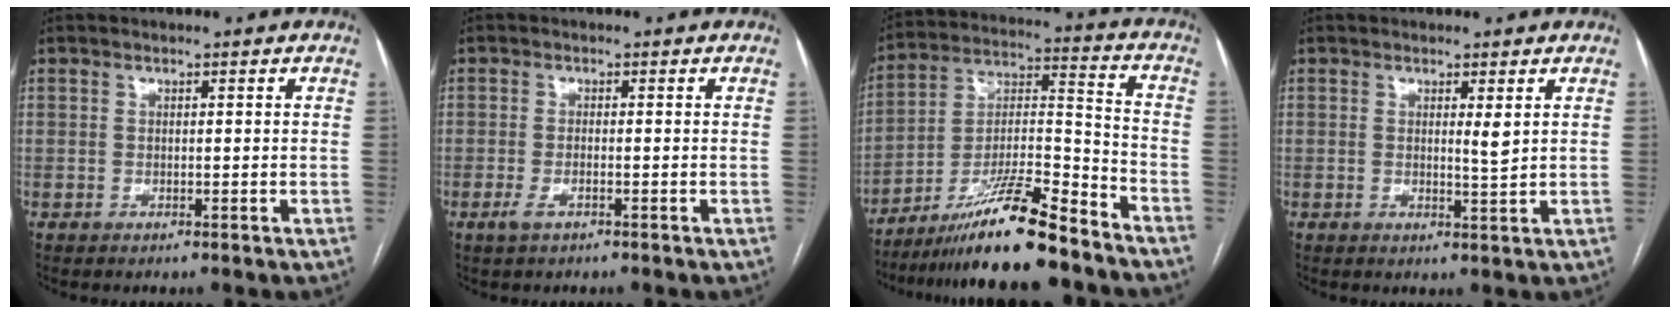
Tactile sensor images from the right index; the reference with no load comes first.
{"total": 1.8, "force": [-1.0, 0.4, 1.4], "torque": [-0.031, -0.002, -0.020]}
{"total": 16.4, "force": [-13.2, 0.8, 9.7], "torque": [-0.179, -0.003, -0.229]}
{"total": 1.8, "force": [0.6, 0.0, 1.7], "torque": [-0.030, -0.005, 0.012]}